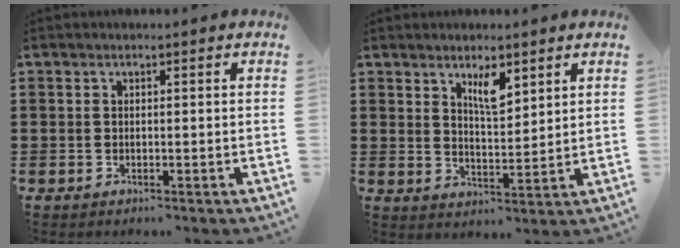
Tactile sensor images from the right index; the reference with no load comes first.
{"total": 4.8, "force": [3.1, 1.6, 3.3], "torque": [-0.056, -0.002, 0.050]}